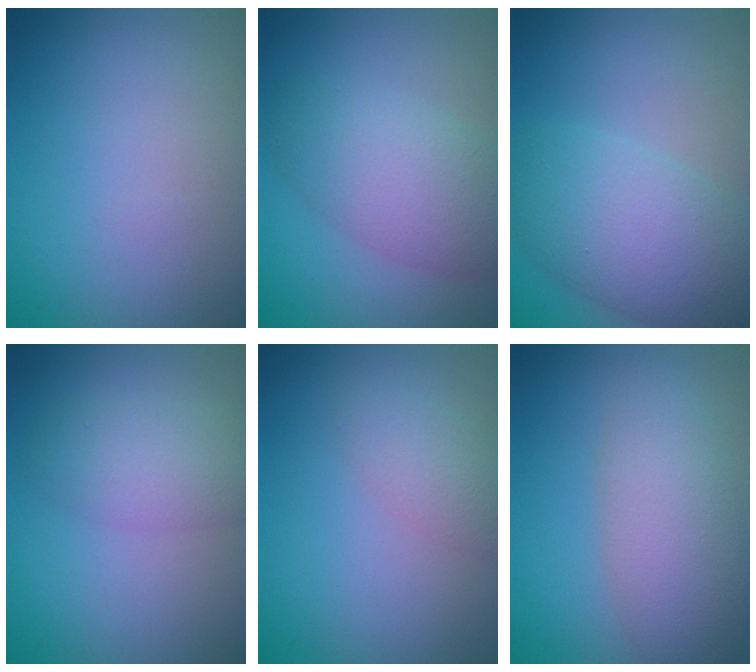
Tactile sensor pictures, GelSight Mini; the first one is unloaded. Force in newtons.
{"total": 6.1, "press": 6.1, "slide": 0.1}
{"total": 7.4, "press": 7.3, "slide": 0.4}
{"total": 2.4, "press": 2.4, "slide": 0.2}
{"total": 2.4, "press": 2.4, "slide": 0.1}
{"total": 5.2, "press": 5.2, "slide": 0.3}